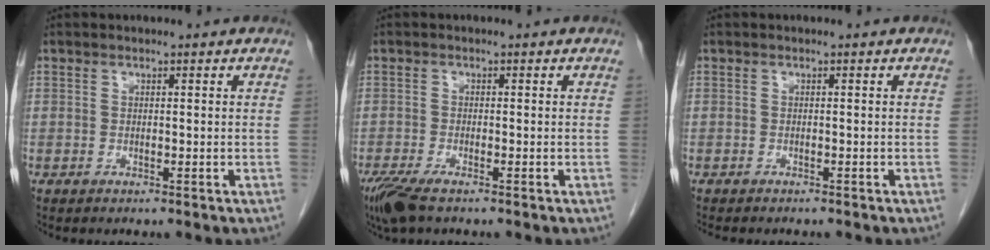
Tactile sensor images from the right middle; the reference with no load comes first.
{"total": 4.8, "force": [-3.4, 1.1, 3.2], "torque": [-0.066, -0.014, -0.061]}
{"total": 3.9, "force": [-3.4, 1.0, 1.7], "torque": [-0.019, -0.006, -0.040]}